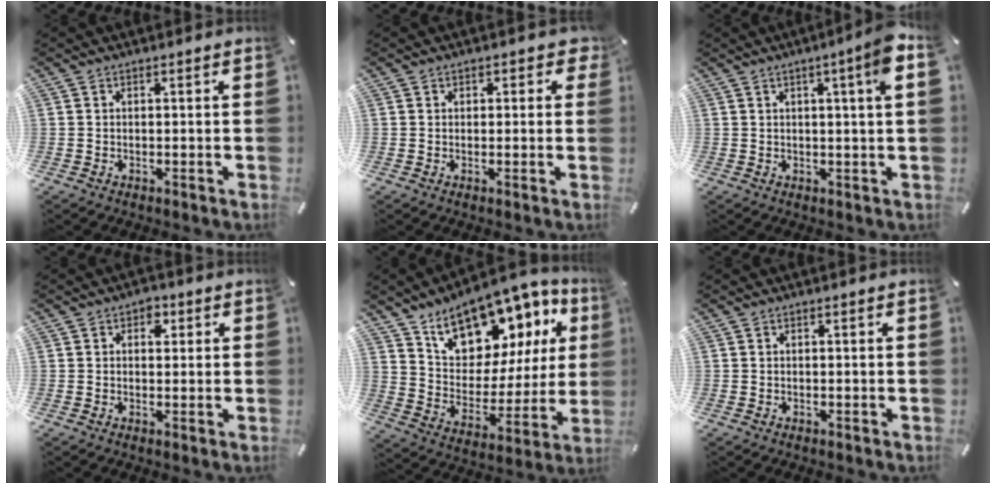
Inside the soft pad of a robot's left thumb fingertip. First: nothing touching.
{"total": 1.8, "force": [0.6, 1.5, 0.8], "torque": [0.007, -0.003, 0.004]}
{"total": 6.3, "force": [2.4, 0.2, 5.8], "torque": [-0.088, -0.007, 0.033]}
{"total": 2.7, "force": [0.9, 2.1, 1.5], "torque": [-0.001, -0.005, 0.007]}
{"total": 15.0, "force": [11.5, 8.2, 5.0], "torque": [-0.079, -0.103, 0.204]}
{"total": 0.0}